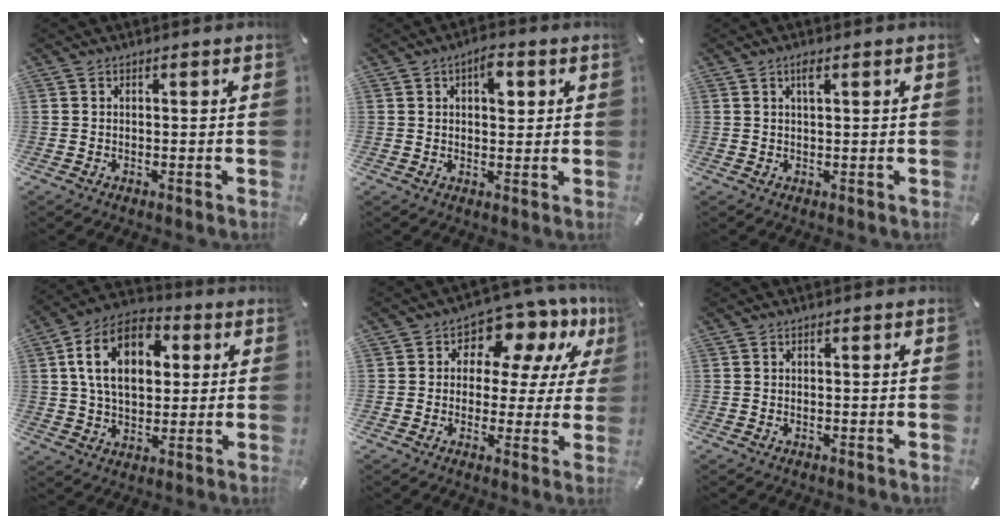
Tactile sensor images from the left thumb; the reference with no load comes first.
{"total": 5.6, "force": [1.8, 3.1, 4.3], "torque": [-0.050, -0.006, 0.021]}
{"total": 2.0, "force": [0.9, 0.5, 1.7], "torque": [-0.037, 0.003, 0.014]}
{"total": 15.5, "force": [3.9, 10.3, 10.8], "torque": [-0.202, 0.010, 0.068]}
{"total": 9.0, "force": [5.6, 5.8, 3.9], "torque": [-0.068, -0.046, 0.102]}
{"total": 0.0}